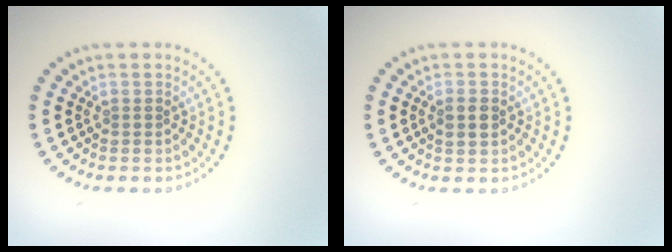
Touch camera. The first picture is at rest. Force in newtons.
{"total": 1.6, "press": 1.6, "slide": 0.1}